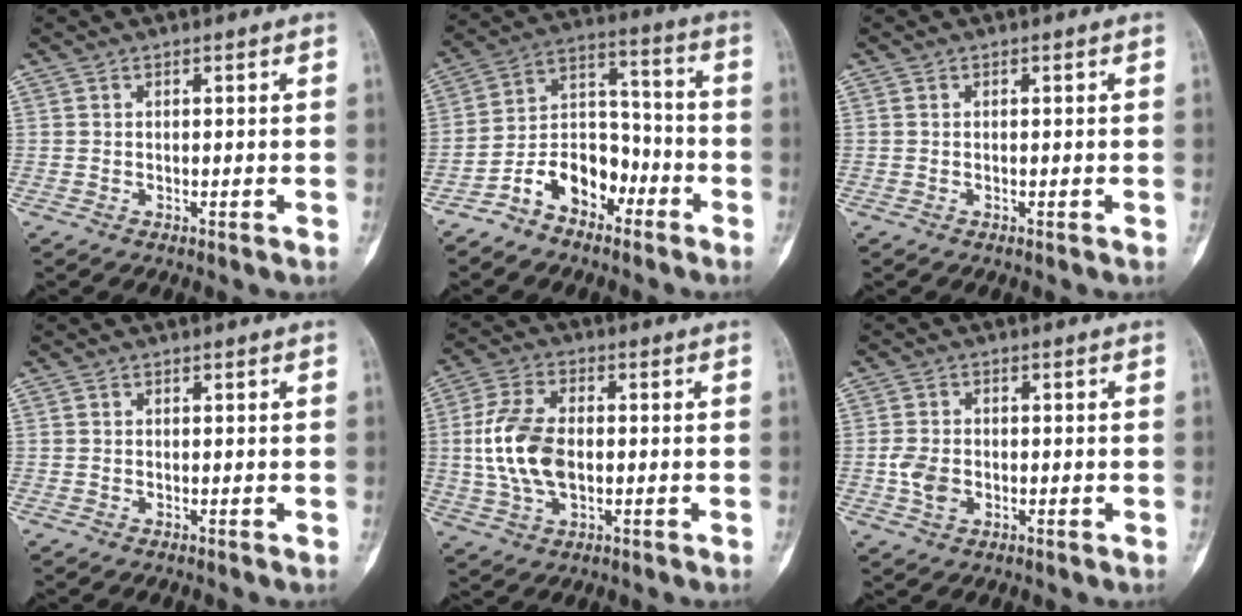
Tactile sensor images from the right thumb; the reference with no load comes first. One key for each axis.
{"total": 11.4, "fx": -6.7, "fy": 7.4, "fz": 5.5, "tx": -0.069, "ty": 0.080, "tz": -0.131}
{"total": 0.0}
{"total": 0.0}
{"total": 11.8, "fx": -0.4, "fy": 6.9, "fz": 9.5, "tx": -0.193, "ty": 0.009, "tz": -0.008}
{"total": 4.6, "fx": -0.8, "fy": 3.4, "fz": 3.0, "tx": -0.051, "ty": 0.006, "tz": -0.013}